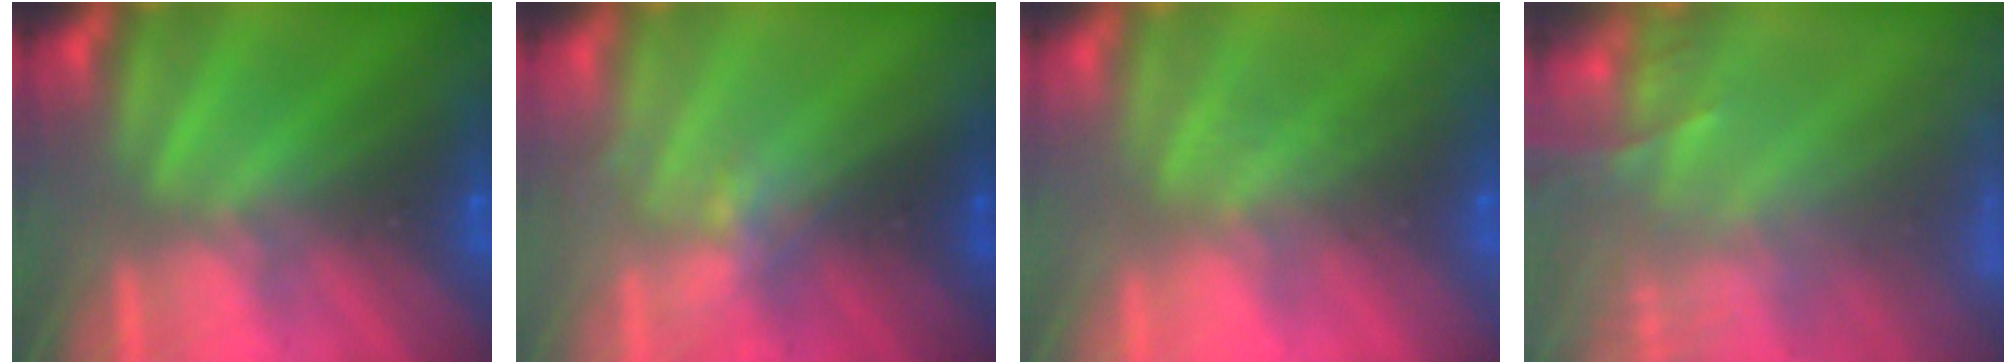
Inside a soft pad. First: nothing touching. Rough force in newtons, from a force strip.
{"total": 1.7}
{"total": 8.1}
{"total": 8.3}